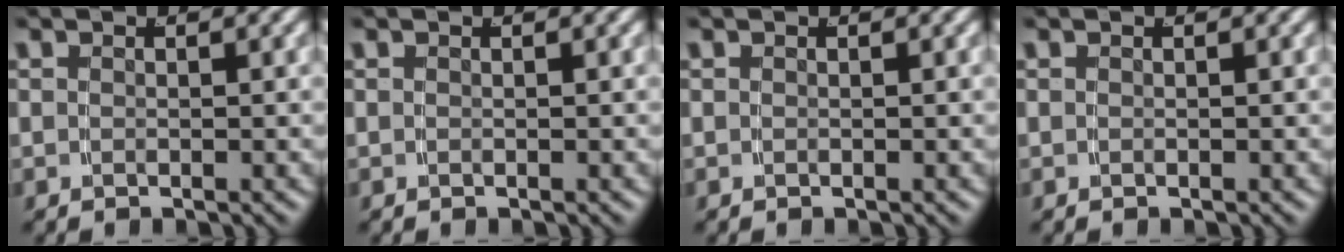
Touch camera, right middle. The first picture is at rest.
{"total": 0.0}
{"total": 0.0}
{"total": 0.0}